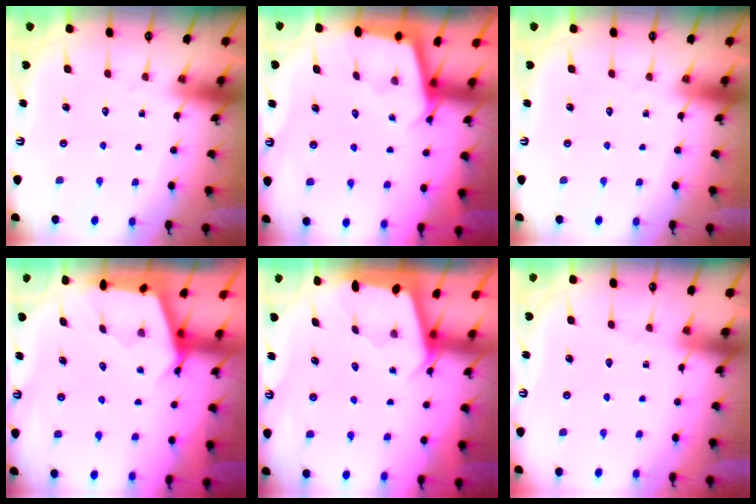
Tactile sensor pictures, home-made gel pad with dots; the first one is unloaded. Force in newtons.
{"total": 2.7, "press": 2.7, "slide": 0.3}
{"total": 0.0}
{"total": 2.6, "press": 2.6, "slide": 0.3}
{"total": 2.2, "press": 2.2, "slide": 0.3}
{"total": 2.6, "press": 2.6, "slide": 0.4}